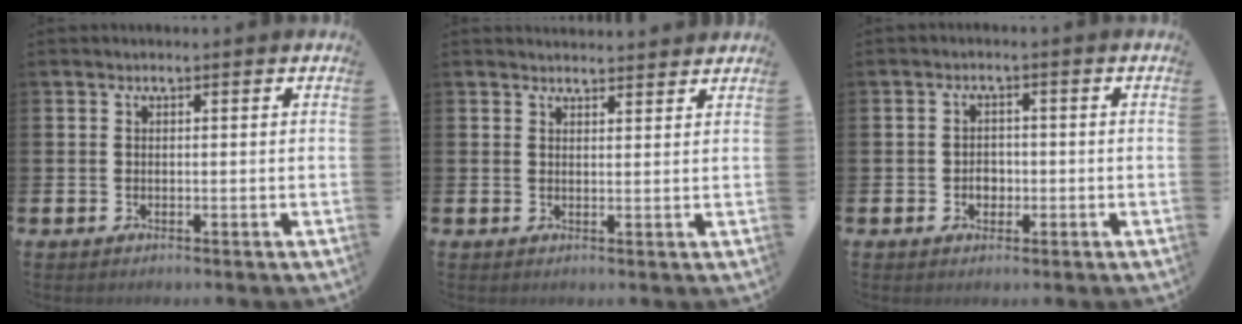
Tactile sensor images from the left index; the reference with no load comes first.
{"total": 2.4, "force": [2.4, 0.3, -0.1], "torque": [0.008, -0.017, 0.042]}
{"total": 2.1, "force": [-0.5, 1.7, 1.1], "torque": [-0.010, 0.000, -0.014]}